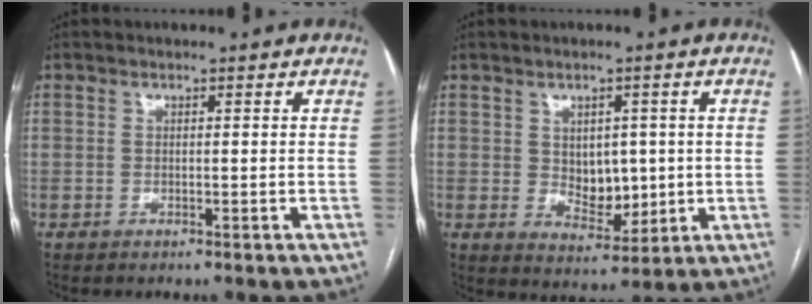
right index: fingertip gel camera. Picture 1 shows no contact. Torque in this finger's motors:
{"motor_torque": [0.18, 0.04, 0.12, 0.01]}